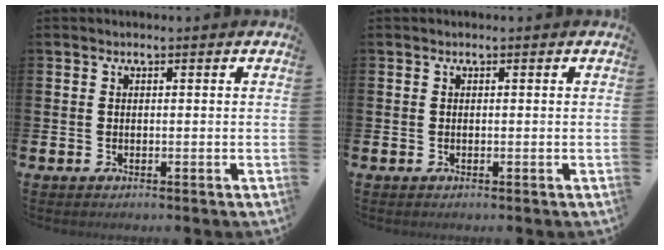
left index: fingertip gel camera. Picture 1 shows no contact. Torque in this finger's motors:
{"motor_torque": [-0.11, -0.05, -0.07, -0.01]}